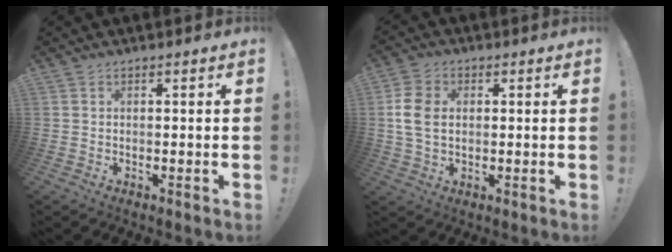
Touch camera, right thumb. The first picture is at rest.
{"total": 9.4, "force": [0.8, 6.7, 6.6], "torque": [-0.129, 0.006, 0.017]}